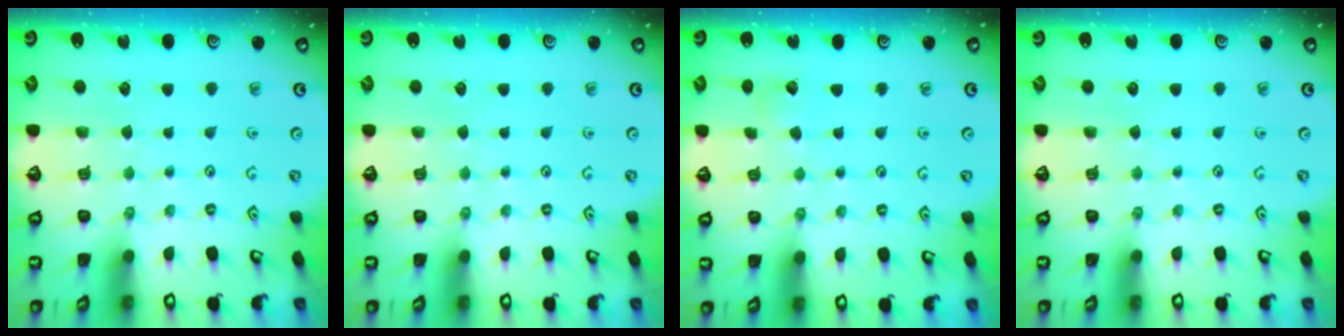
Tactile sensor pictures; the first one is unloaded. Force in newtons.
{"total": 0.0}
{"total": 4.6, "press": 4.5, "slide": 0.5}
{"total": 0.0}